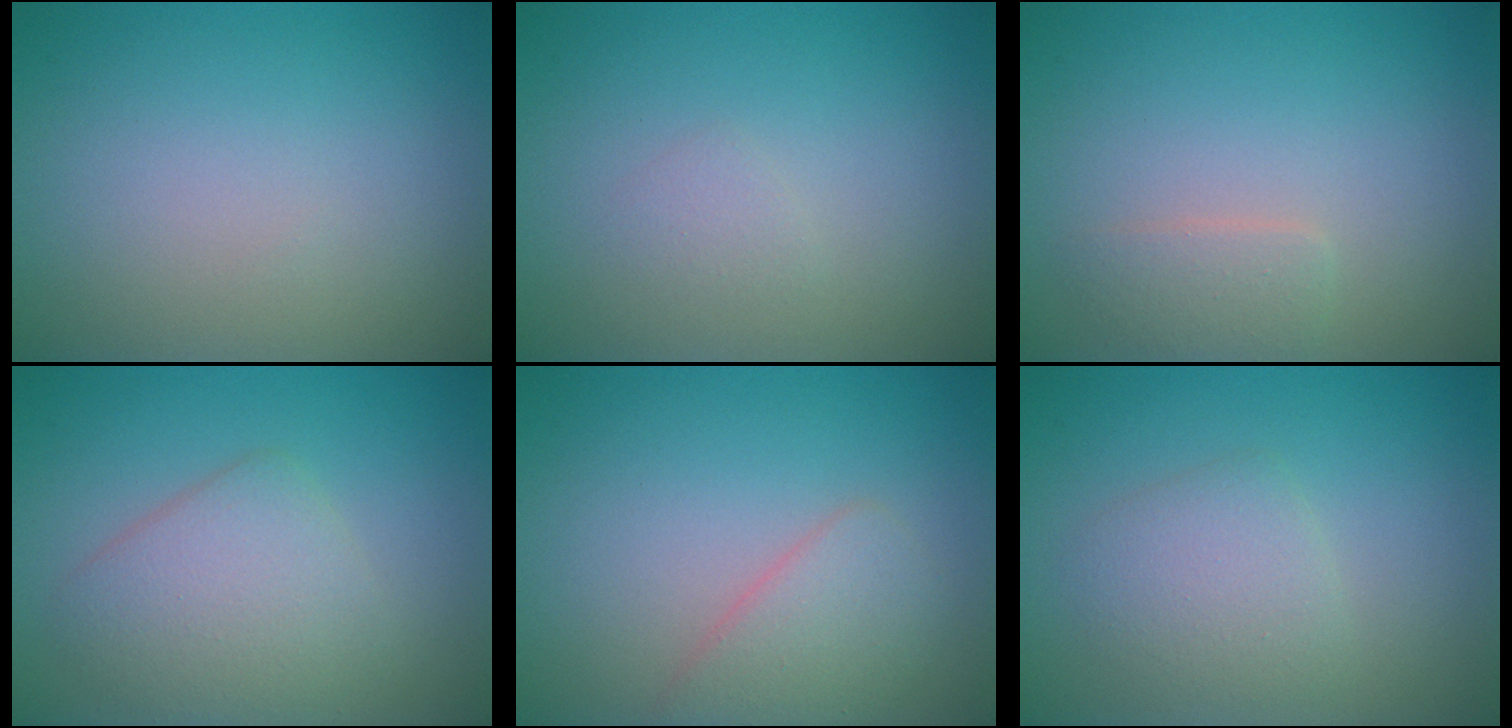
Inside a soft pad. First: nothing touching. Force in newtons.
{"total": 0.8, "press": 0.8, "slide": 0.0}
{"total": 1.5, "press": 1.5, "slide": 0.1}
{"total": 3.8, "press": 3.8, "slide": 0.2}
{"total": 2.6, "press": 2.6, "slide": 0.1}
{"total": 2.7, "press": 2.7, "slide": 0.0}